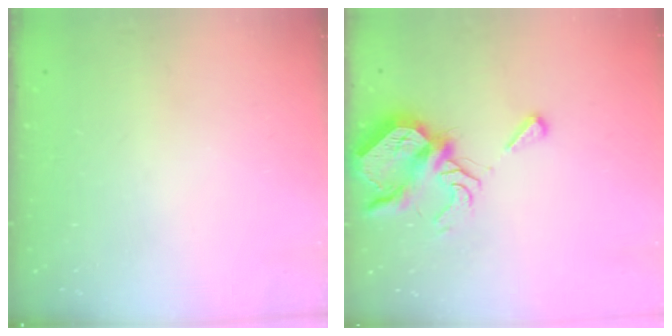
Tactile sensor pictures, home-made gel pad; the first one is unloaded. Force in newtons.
{"total": 8.1, "press": 8.0, "slide": 1.2}